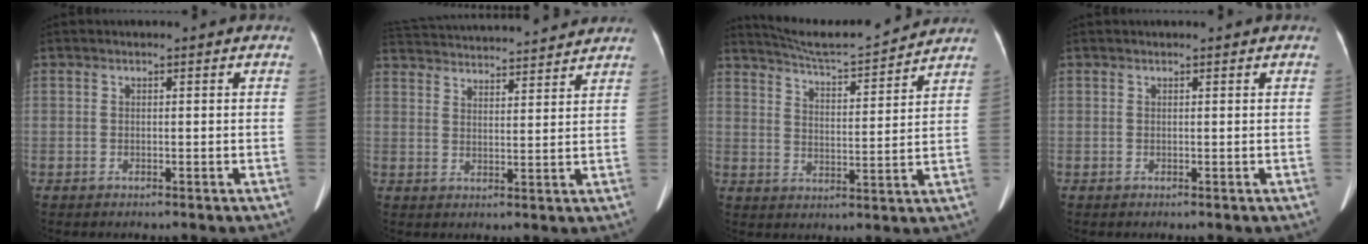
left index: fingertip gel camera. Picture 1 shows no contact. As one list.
[{"total": 20.5, "force": [19.2, 2.7, 6.7], "torque": [-0.136, 0.031, 0.275]}, {"total": 12.5, "force": [12.1, 0.0, 3.2], "torque": [-0.067, 0.005, 0.180]}, {"total": 1.8, "force": [1.7, 0.1, 0.6], "torque": [-0.010, 0.018, 0.022]}]